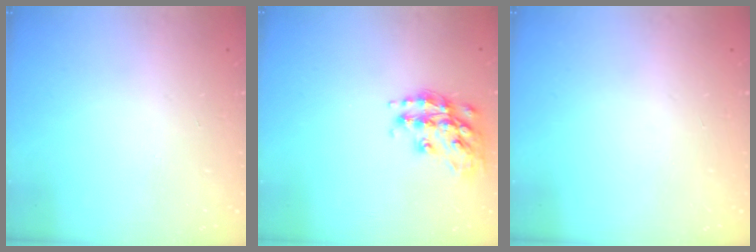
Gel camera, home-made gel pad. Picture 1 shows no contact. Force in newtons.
{"total": 15.1, "press": 15.0, "slide": 1.0}
{"total": 0.0}